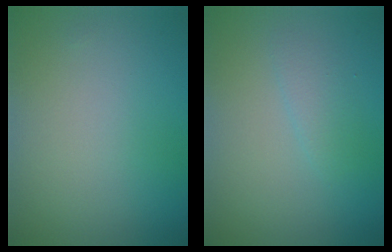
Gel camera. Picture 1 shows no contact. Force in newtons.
{"total": 1.3, "press": 1.3, "slide": 0.1}